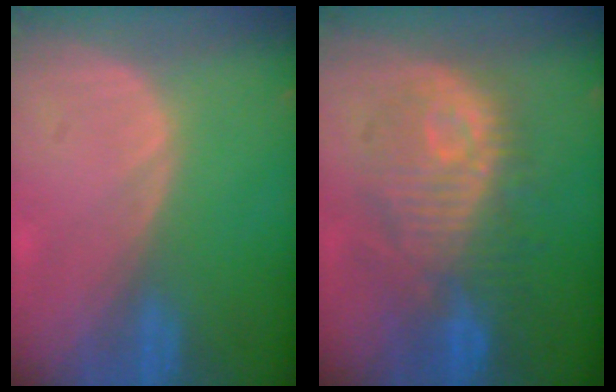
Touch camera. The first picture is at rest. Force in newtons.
{"total": 10.5, "press": 10.2, "slide": 2.3}